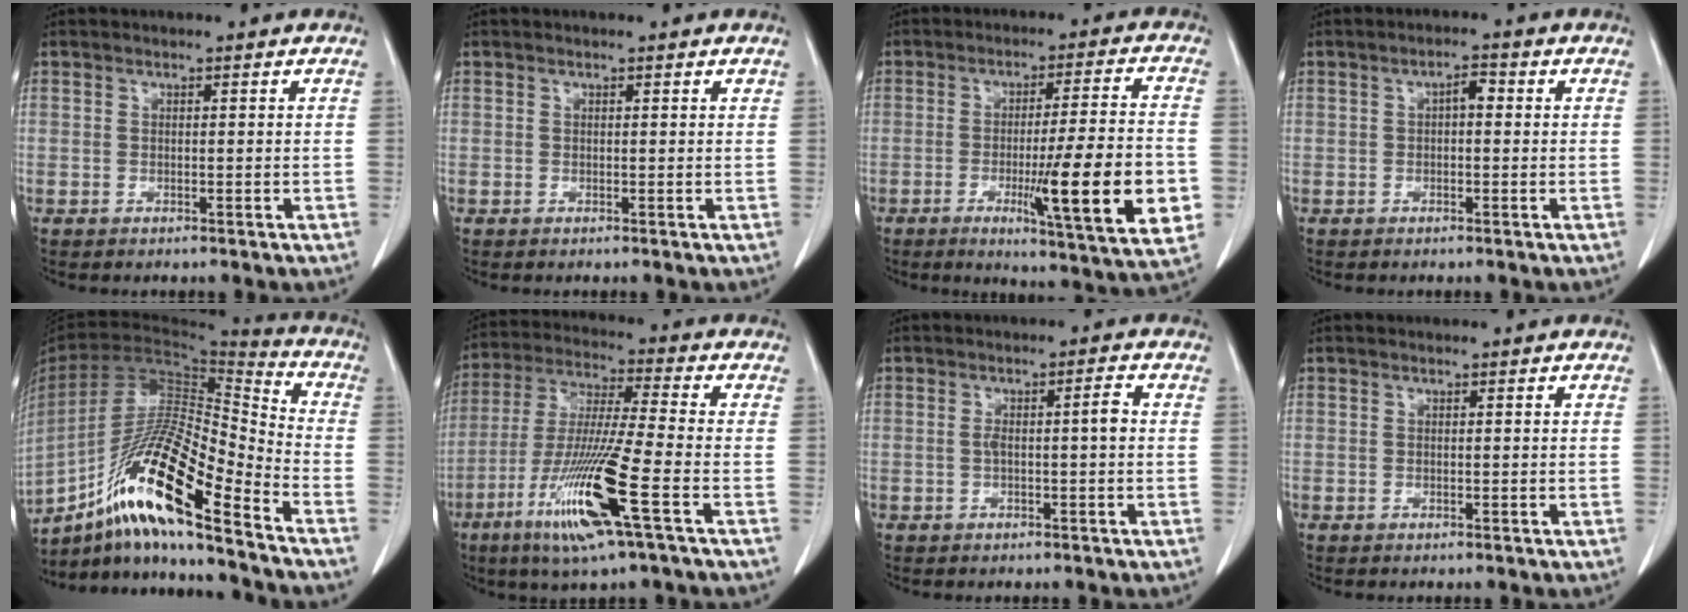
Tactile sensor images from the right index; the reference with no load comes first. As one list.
[{"total": 0.0}, {"total": 17.2, "force": [-4.3, 0.2, 16.7], "torque": [-0.207, -0.025, -0.061]}, {"total": 2.2, "force": [0.2, 1.0, 2.0], "torque": [-0.028, 0.010, 0.001]}, {"total": 19.3, "force": [-11.8, 1.8, 15.2], "torque": [-0.305, -0.013, -0.214]}, {"total": 15.2, "force": [-6.6, -0.4, 13.7], "torque": [-0.283, -0.026, -0.125]}, {"total": 3.0, "force": [-0.1, 0.2, 3.0], "torque": [-0.053, 0.009, -0.001]}, {"total": 0.0}]